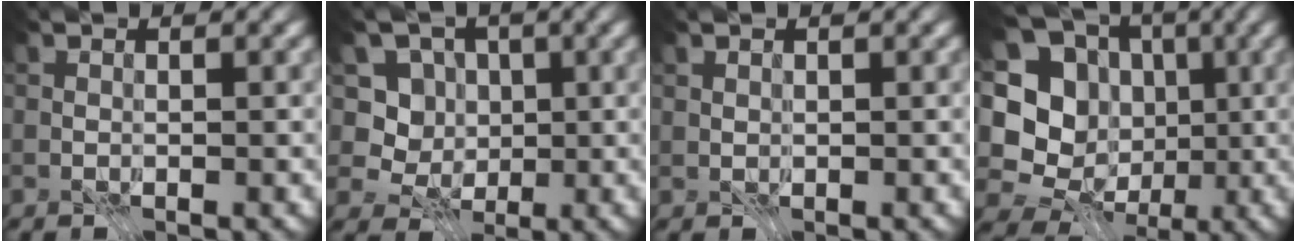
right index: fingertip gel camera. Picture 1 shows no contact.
{"total": 5.1, "force": [0.1, 4.8, 1.8], "torque": [-0.017, 0.006, -0.027]}
{"total": 0.6, "force": [0.4, 0.4, 0.2], "torque": [-0.006, 0.001, 0.008]}
{"total": 13.3, "force": [-1.5, 12.2, 5.1], "torque": [-0.130, 0.016, -0.029]}